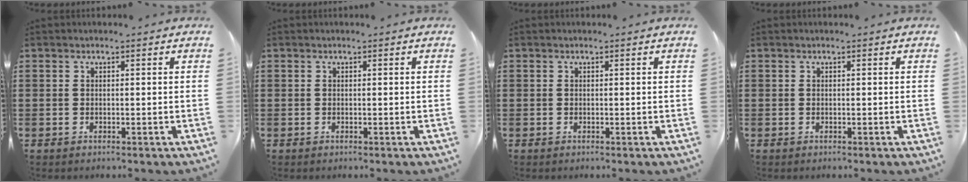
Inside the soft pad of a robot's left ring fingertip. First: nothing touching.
{"total": 0.0}
{"total": 0.0}
{"total": 0.0}